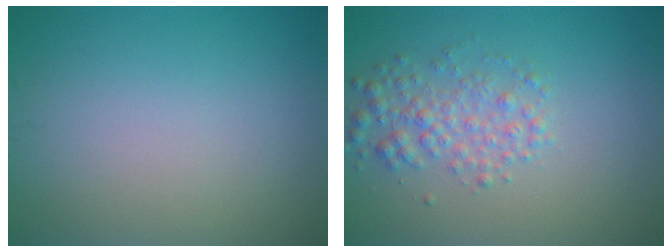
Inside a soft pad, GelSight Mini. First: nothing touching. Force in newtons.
{"total": 2.9, "press": 2.9, "slide": 0.1}